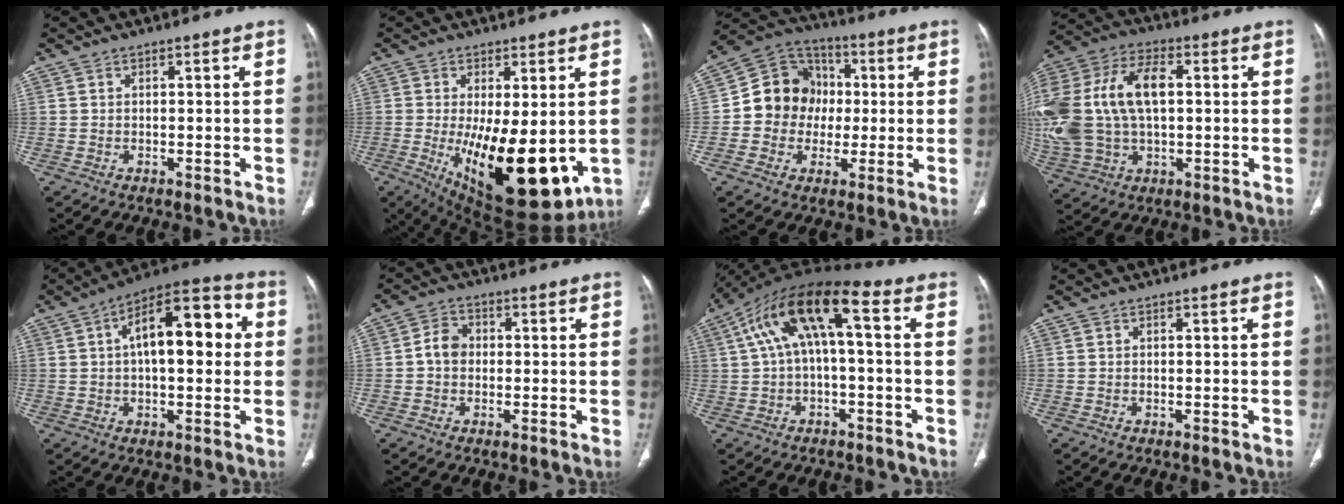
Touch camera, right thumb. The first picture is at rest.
{"total": 19.2, "force": [-3.1, 7.8, 17.2], "torque": [-0.254, -0.036, -0.017]}
{"total": 13.1, "force": [-0.3, 11.9, 5.3], "torque": [-0.047, 0.028, -0.011]}
{"total": 25.0, "force": [2.4, 15.1, 19.7], "torque": [-0.462, 0.026, 0.051]}
{"total": 16.6, "force": [2.7, 7.5, 14.5], "torque": [-0.194, 0.034, 0.034]}
{"total": 4.3, "force": [-0.2, 3.5, 2.4], "torque": [-0.035, 0.014, -0.011]}
{"total": 12.6, "force": [1.8, 4.7, 11.5], "torque": [-0.225, 0.054, 0.028]}
{"total": 0.0}